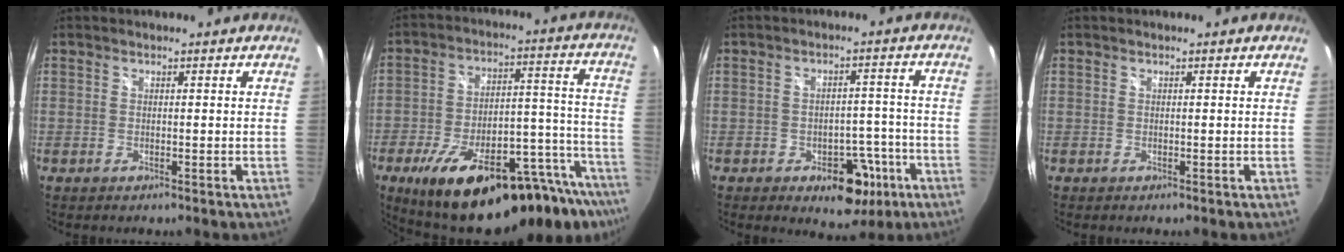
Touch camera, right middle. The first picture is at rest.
{"total": 31.9, "force": [-24.0, 8.9, 19.0], "torque": [-0.265, -0.016, -0.335]}
{"total": 8.8, "force": [-4.6, 5.6, 5.0], "torque": [-0.065, 0.019, -0.046]}
{"total": 0.0}